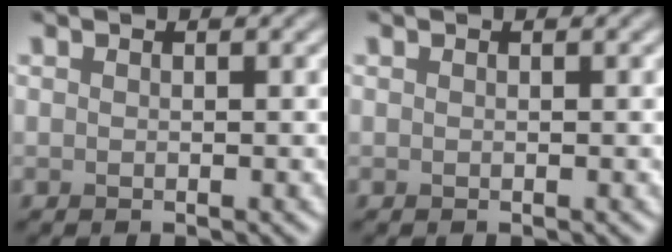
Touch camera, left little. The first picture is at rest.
{"total": 0.0}